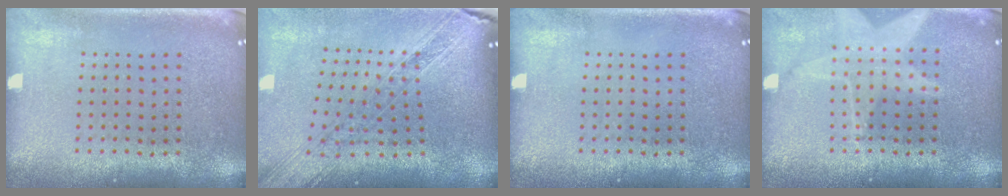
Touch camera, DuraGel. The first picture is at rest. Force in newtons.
{"total": 1.9, "press": 1.7, "slide": 0.9}
{"total": 0.0}
{"total": 1.3, "press": 1.3, "slide": 0.1}